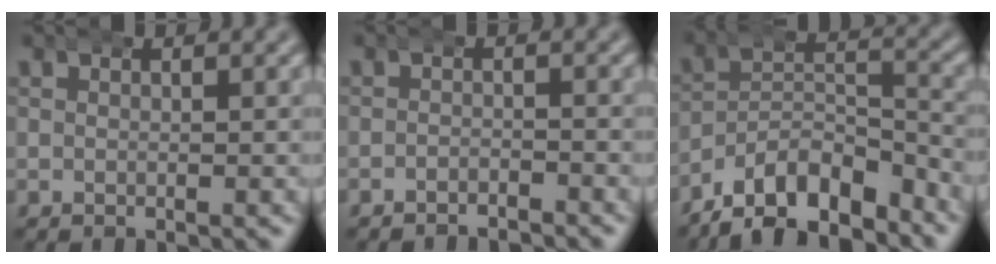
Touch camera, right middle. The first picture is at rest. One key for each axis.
{"total": 2.5, "fx": -2.5, "fy": 0.2, "fz": -0.1, "tx": 0.005, "ty": -0.006, "tz": -0.044}
{"total": 12.1, "fx": -9.1, "fy": 6.5, "fz": 4.7, "tx": -0.062, "ty": -0.028, "tz": -0.147}